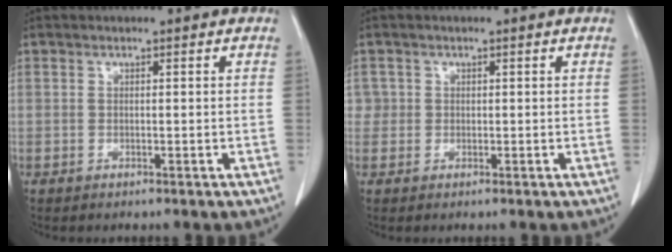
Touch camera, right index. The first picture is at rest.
{"total": 1.6, "force": [0.3, 1.6, -0.1], "torque": [0.017, 0.004, -0.001]}